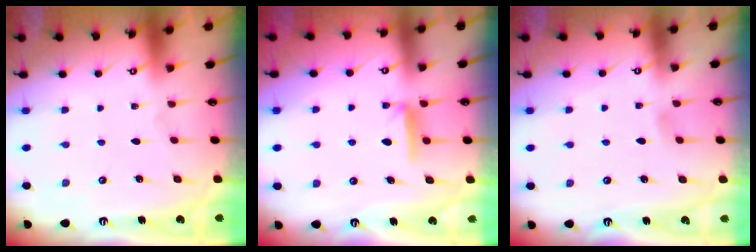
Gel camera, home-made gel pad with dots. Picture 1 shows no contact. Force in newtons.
{"total": 5.4, "press": 5.4, "slide": 0.5}
{"total": 2.9, "press": 2.9, "slide": 0.5}